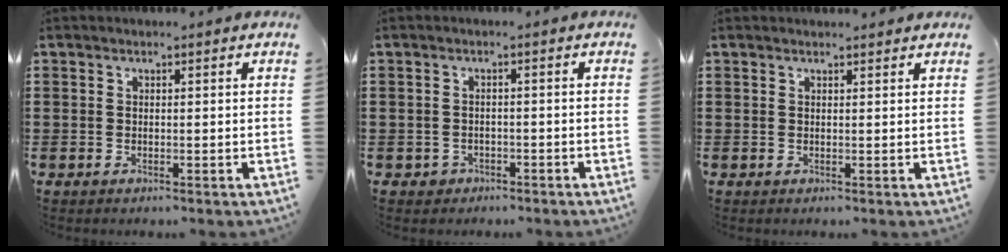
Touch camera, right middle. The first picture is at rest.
{"total": 1.2, "force": [-0.9, 0.8, 0.0], "torque": [-0.005, 0.002, -0.023]}
{"total": 1.0, "force": [1.0, -0.1, 0.1], "torque": [0.004, -0.005, 0.017]}